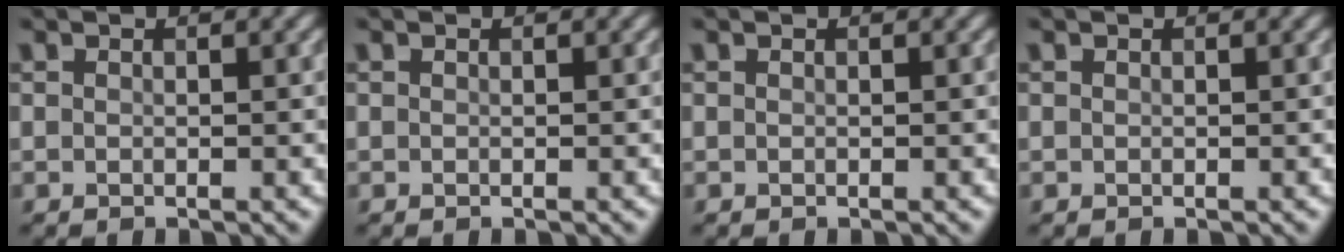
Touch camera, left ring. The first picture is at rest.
{"total": 0.0}
{"total": 0.0}
{"total": 0.8, "force": [-0.3, -0.4, -0.6], "torque": [-0.002, -0.005, 0.008]}